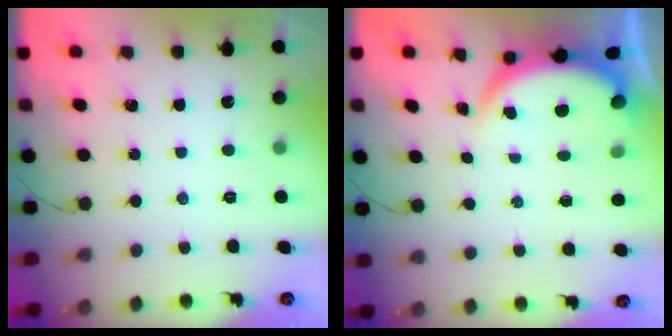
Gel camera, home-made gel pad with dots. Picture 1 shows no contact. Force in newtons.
{"total": 3.8, "press": 3.8, "slide": 0.5}